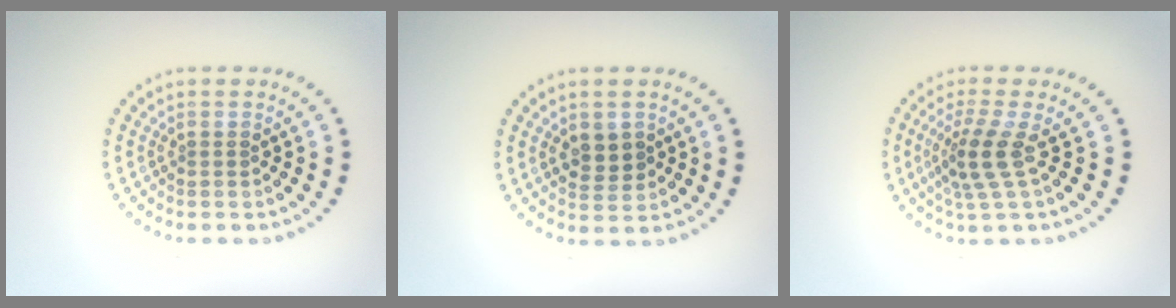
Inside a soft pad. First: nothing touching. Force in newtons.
{"total": 1.8, "press": 1.7, "slide": 0.5}
{"total": 3.1, "press": 2.4, "slide": 2.0}